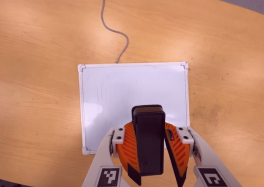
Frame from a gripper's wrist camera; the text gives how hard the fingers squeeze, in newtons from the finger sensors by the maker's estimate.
{"total": 8.8, "left": 9.3, "right": 8.4}